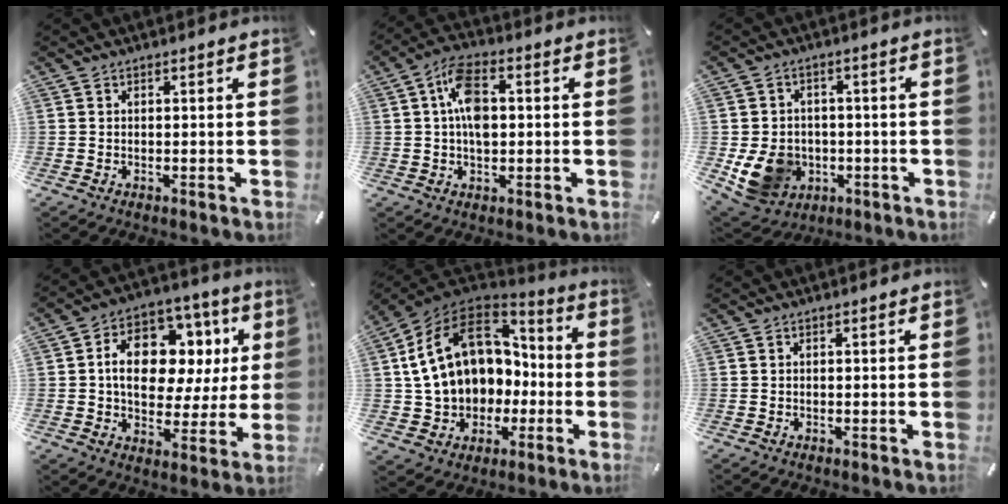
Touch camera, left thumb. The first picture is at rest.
{"total": 8.9, "force": [0.8, 5.2, 7.1], "torque": [-0.131, 0.007, 0.011]}
{"total": 11.2, "force": [-2.6, 9.7, 5.0], "torque": [-0.117, 0.013, -0.040]}
{"total": 16.4, "force": [3.5, 11.3, 11.3], "torque": [-0.176, -0.004, 0.068]}
{"total": 18.3, "force": [2.9, 14.7, 10.5], "torque": [-0.212, -0.002, 0.063]}
{"total": 0.0}